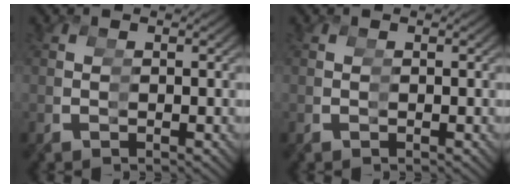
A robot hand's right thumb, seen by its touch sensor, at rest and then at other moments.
{"total": 0.0}